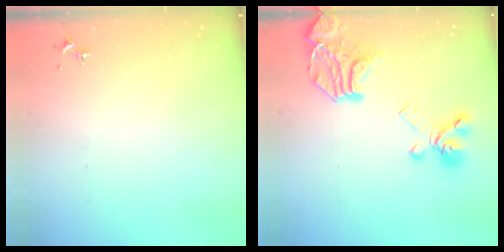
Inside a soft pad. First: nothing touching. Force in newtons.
{"total": 21.1, "press": 21.0, "slide": 2.3}